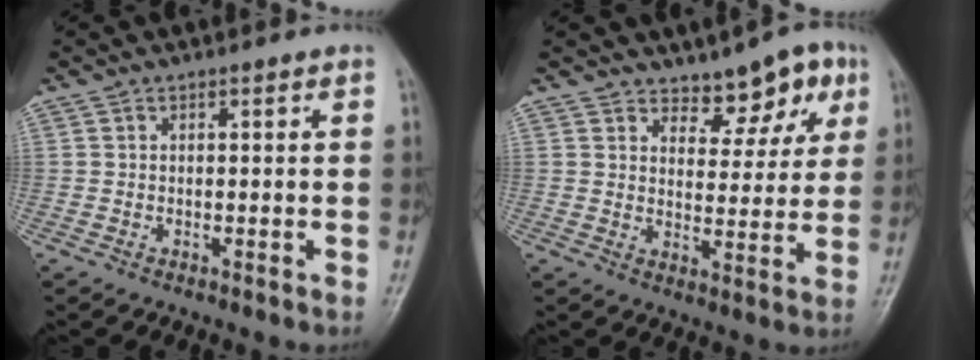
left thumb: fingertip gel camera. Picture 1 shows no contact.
{"total": 7.8, "force": [5.1, 4.1, 4.3], "torque": [-0.017, -0.030, 0.072]}